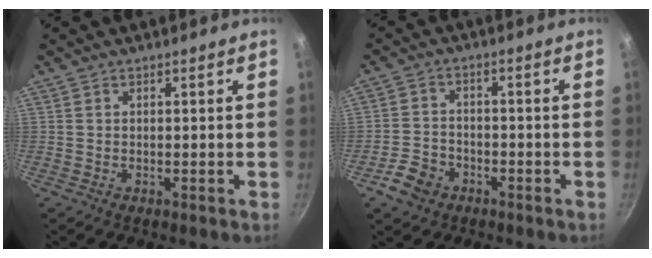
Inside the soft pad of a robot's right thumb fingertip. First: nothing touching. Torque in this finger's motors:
{"motor_torque": [0.55, -0.10, 0.35, -0.22, 0.00]}